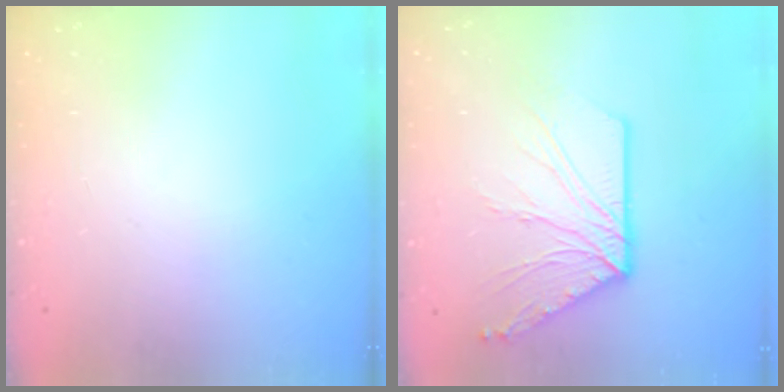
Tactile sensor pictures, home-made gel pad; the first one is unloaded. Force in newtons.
{"total": 12.4, "press": 12.4, "slide": 0.5}